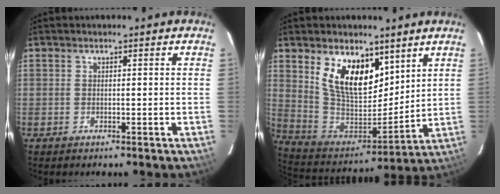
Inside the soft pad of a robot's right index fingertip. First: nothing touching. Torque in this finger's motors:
{"motor_torque": [0.56, 0.29, 0.41, 0.13]}